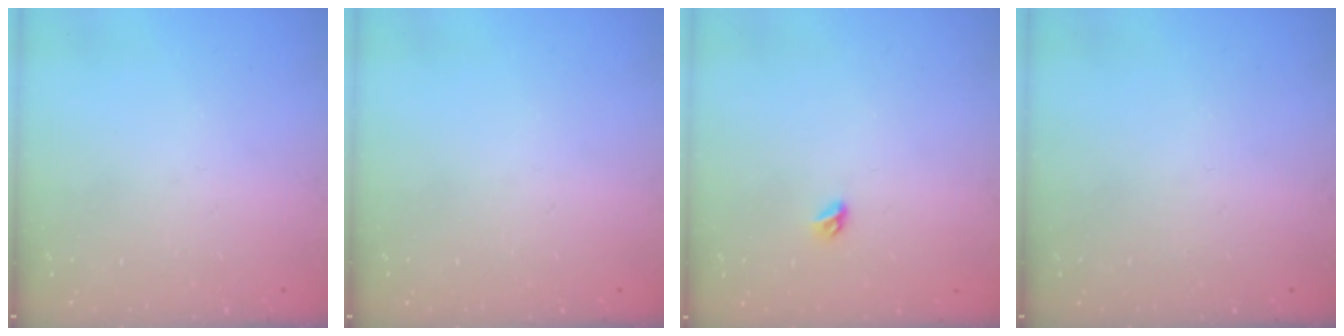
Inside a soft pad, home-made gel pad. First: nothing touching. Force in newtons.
{"total": 0.0}
{"total": 3.4, "press": 3.3, "slide": 0.8}
{"total": 0.0}